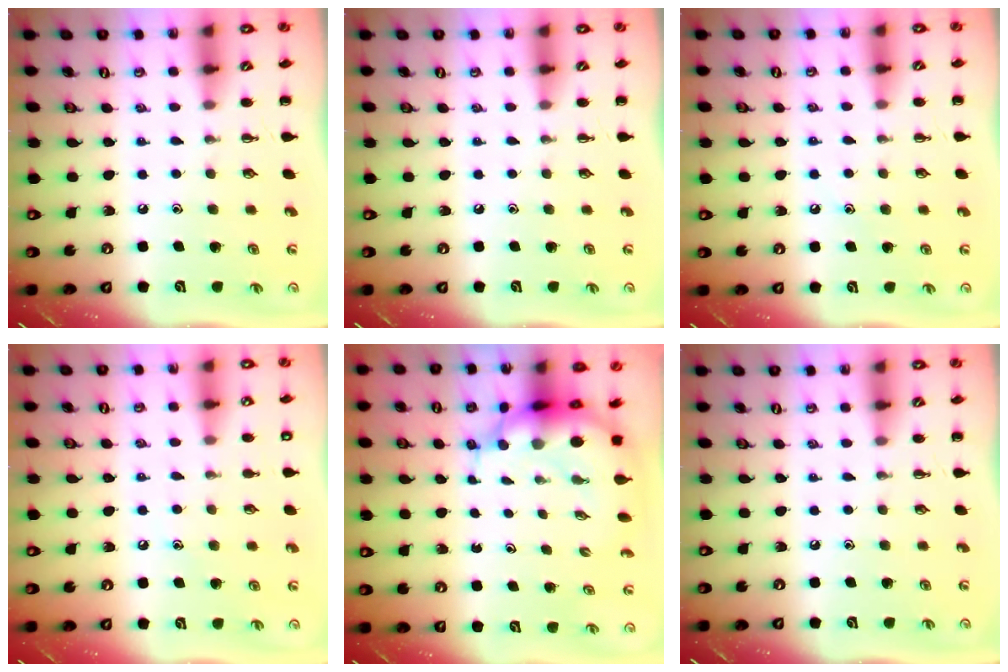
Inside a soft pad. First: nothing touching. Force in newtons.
{"total": 0.0}
{"total": 7.4, "press": 7.2, "slide": 1.7}
{"total": 6.6, "press": 6.4, "slide": 1.6}
{"total": 8.3, "press": 8.0, "slide": 2.3}
{"total": 0.0}